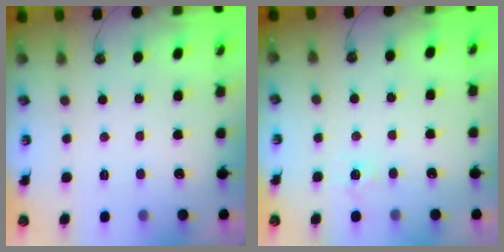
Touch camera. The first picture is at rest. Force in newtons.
{"total": 5.0, "press": 5.0, "slide": 0.7}